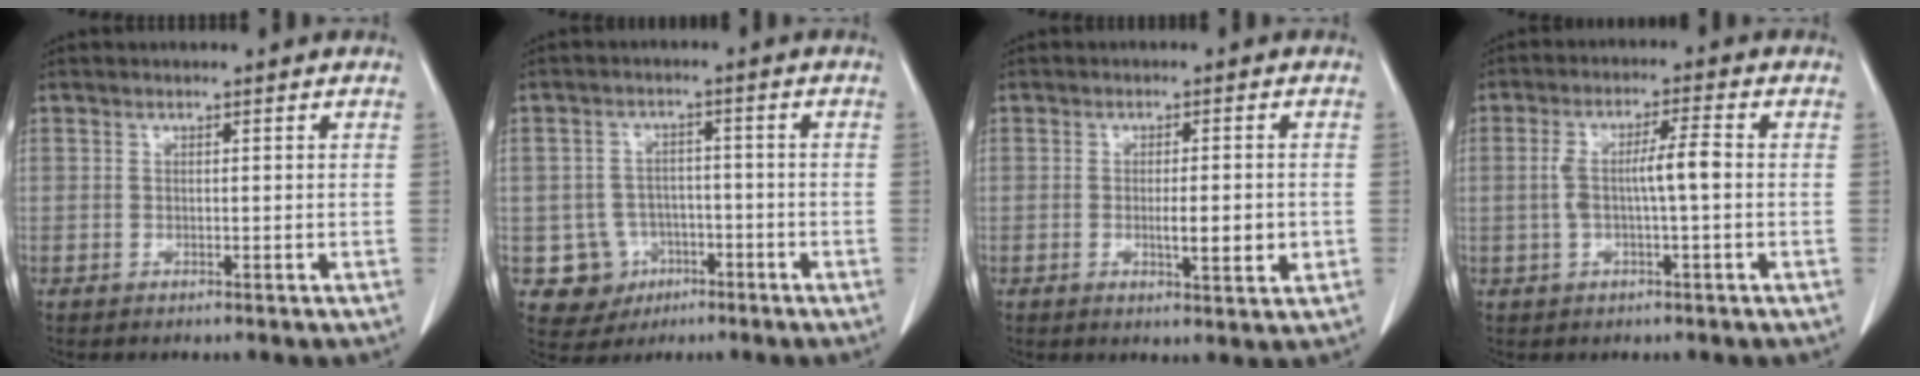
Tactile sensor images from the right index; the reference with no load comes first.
{"total": 7.0, "force": [-2.1, 6.6, 0.9], "torque": [-0.014, 0.010, -0.025]}
{"total": 5.0, "force": [-0.8, 0.9, 4.9], "torque": [-0.077, -0.007, -0.009]}
{"total": 5.9, "force": [-0.1, 0.6, 5.9], "torque": [-0.116, 0.014, -0.002]}